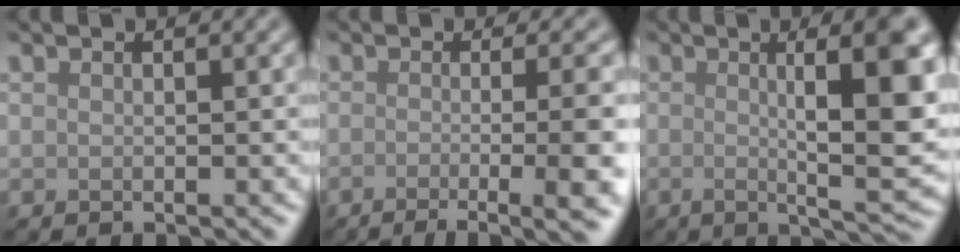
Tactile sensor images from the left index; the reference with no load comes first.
{"total": 10.7, "force": [-3.4, 4.0, 9.3], "torque": [-0.068, 0.003, -0.043]}
{"total": 11.9, "force": [0.9, 3.1, 11.4], "torque": [-0.132, 0.001, 0.015]}